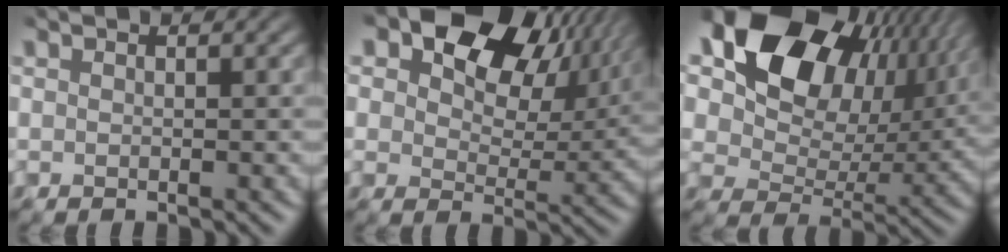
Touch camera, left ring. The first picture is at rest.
{"total": 16.2, "force": [9.0, 9.9, 9.3], "torque": [-0.137, 0.055, 0.133]}
{"total": 19.0, "force": [10.1, 12.1, 10.7], "torque": [-0.198, 0.065, 0.171]}